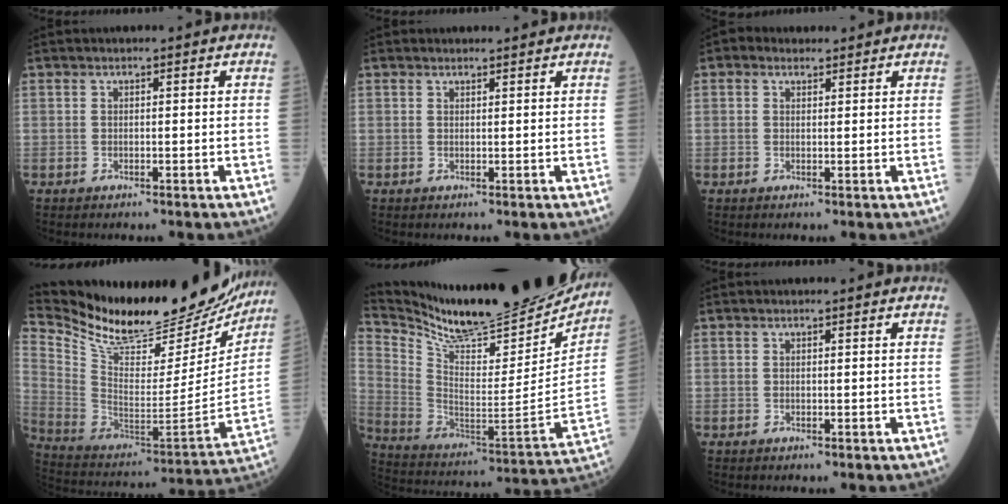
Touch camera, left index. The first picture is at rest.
{"total": 1.5, "force": [1.5, 0.3, 0.1], "torque": [-0.008, 0.007, 0.022]}
{"total": 1.9, "force": [1.3, 1.3, 0.6], "torque": [-0.014, 0.019, 0.019]}
{"total": 30.4, "force": [26.9, 6.8, 12.3], "torque": [-0.226, -0.060, 0.398]}
{"total": 27.5, "force": [24.9, 3.2, 11.4], "torque": [-0.208, -0.080, 0.373]}
{"total": 0.0}